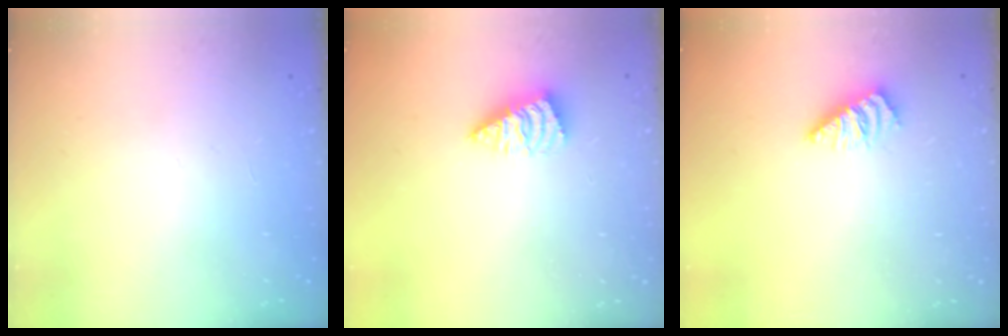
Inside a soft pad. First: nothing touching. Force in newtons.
{"total": 1.4, "press": 1.4, "slide": 0.3}
{"total": 0.7, "press": 0.7, "slide": 0.1}